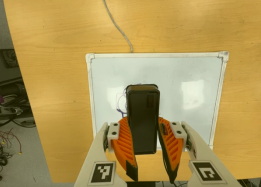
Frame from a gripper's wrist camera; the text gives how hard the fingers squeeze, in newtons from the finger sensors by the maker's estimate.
{"total": 9.0, "left": 7.4, "right": 10.6}